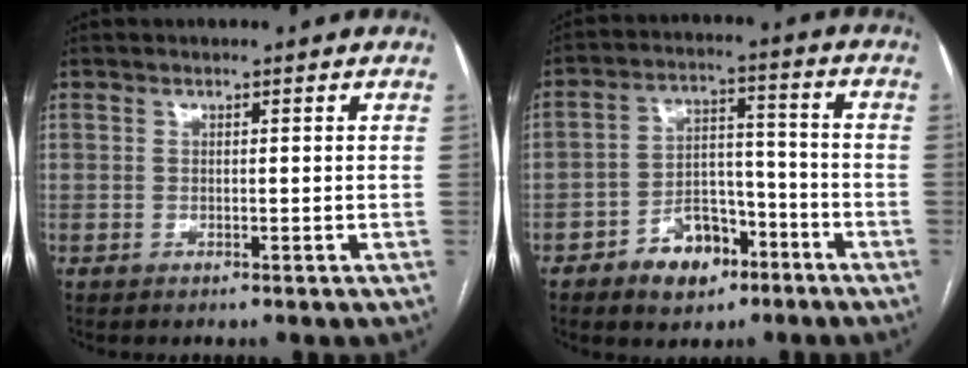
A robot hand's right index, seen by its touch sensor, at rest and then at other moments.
{"total": 8.9, "force": [-5.3, 5.3, 4.9], "torque": [-0.078, 0.024, -0.081]}